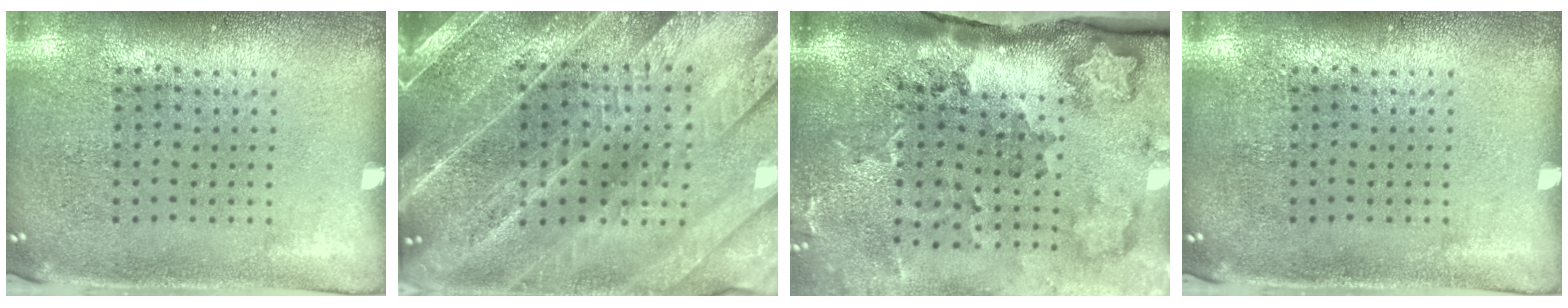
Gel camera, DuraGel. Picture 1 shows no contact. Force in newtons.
{"total": 4.0, "press": 3.7, "slide": 1.4}
{"total": 3.8, "press": 2.5, "slide": 2.9}
{"total": 0.0}